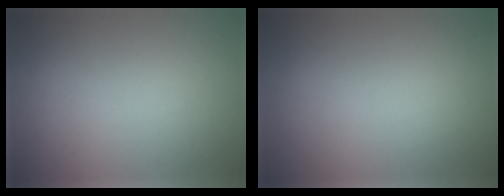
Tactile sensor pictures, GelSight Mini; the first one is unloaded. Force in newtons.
{"total": 0.0}